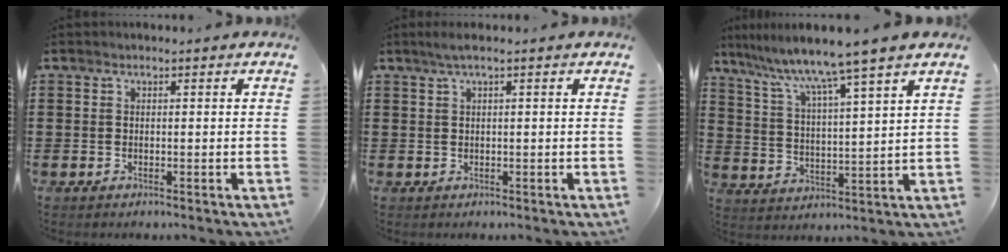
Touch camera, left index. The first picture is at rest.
{"total": 1.4, "force": [0.4, 0.0, 1.4], "torque": [-0.024, -0.001, 0.007]}
{"total": 6.8, "force": [5.8, -1.4, 3.3], "torque": [-0.090, -0.048, 0.088]}